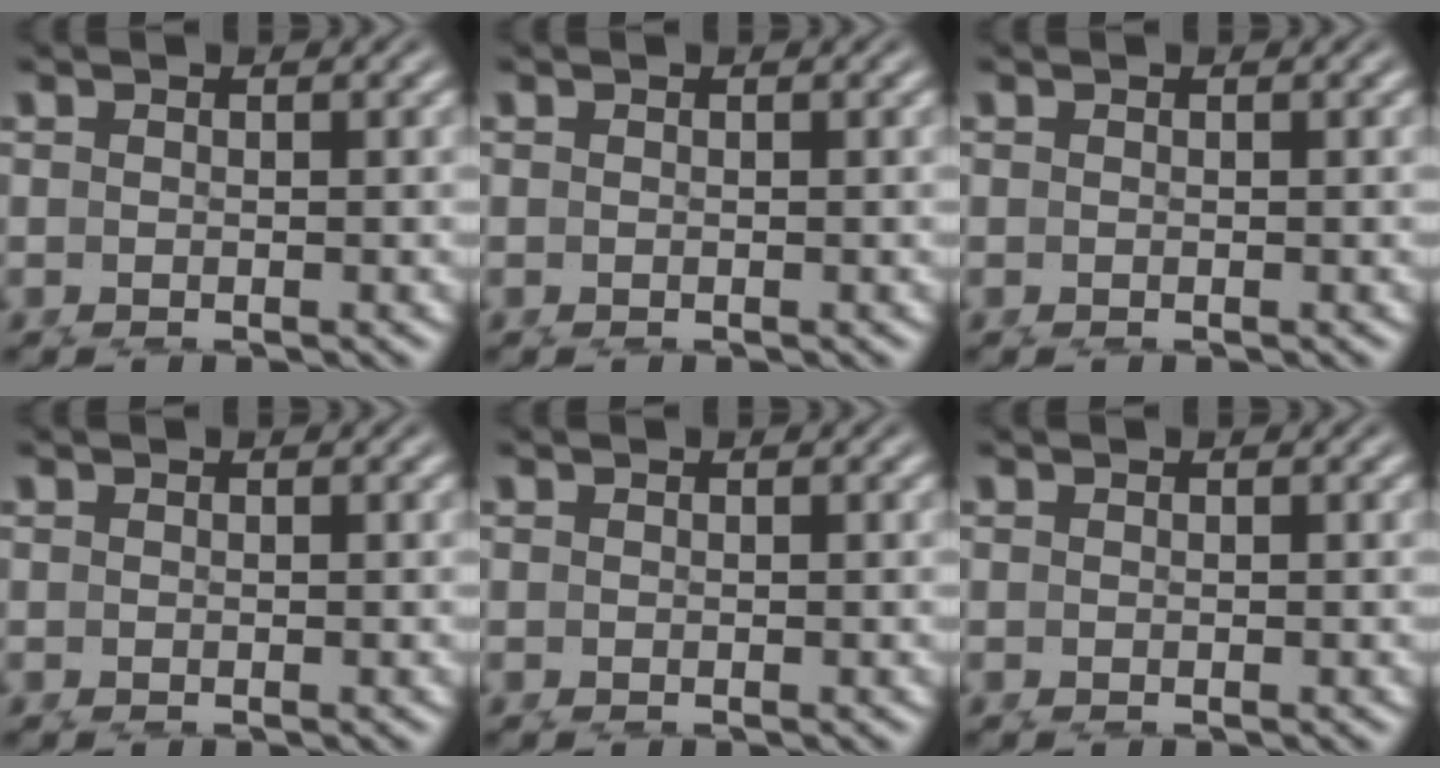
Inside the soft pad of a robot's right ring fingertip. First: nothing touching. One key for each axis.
{"total": 0.0}
{"total": 0.0}
{"total": 0.0}
{"total": 0.0}
{"total": 0.0}